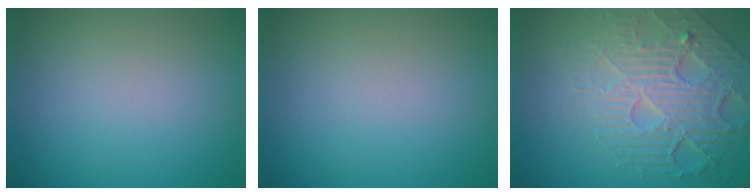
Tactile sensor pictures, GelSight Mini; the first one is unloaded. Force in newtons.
{"total": 0.0}
{"total": 8.5, "press": 5.8, "slide": 6.3}